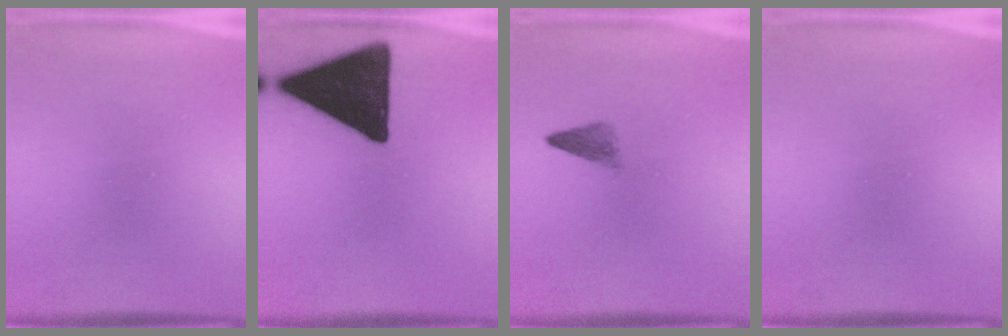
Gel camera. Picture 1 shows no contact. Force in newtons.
{"total": 19.3}
{"total": 2.1}
{"total": 0.0}